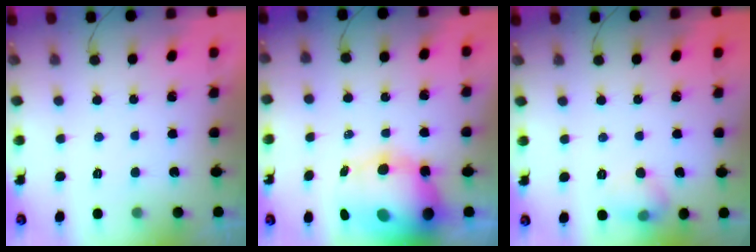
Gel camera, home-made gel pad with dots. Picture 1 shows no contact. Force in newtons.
{"total": 17.1, "press": 16.6, "slide": 4.3}
{"total": 9.3, "press": 6.9, "slide": 6.2}